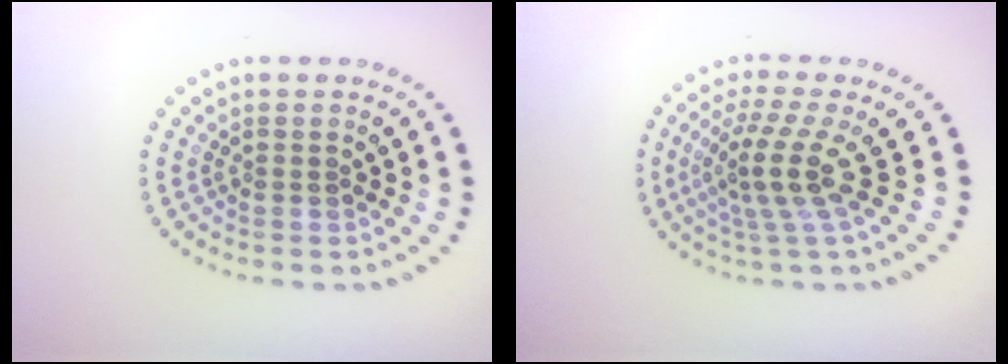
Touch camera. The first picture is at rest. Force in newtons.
{"total": 4.1, "press": 2.8, "slide": 3.1}